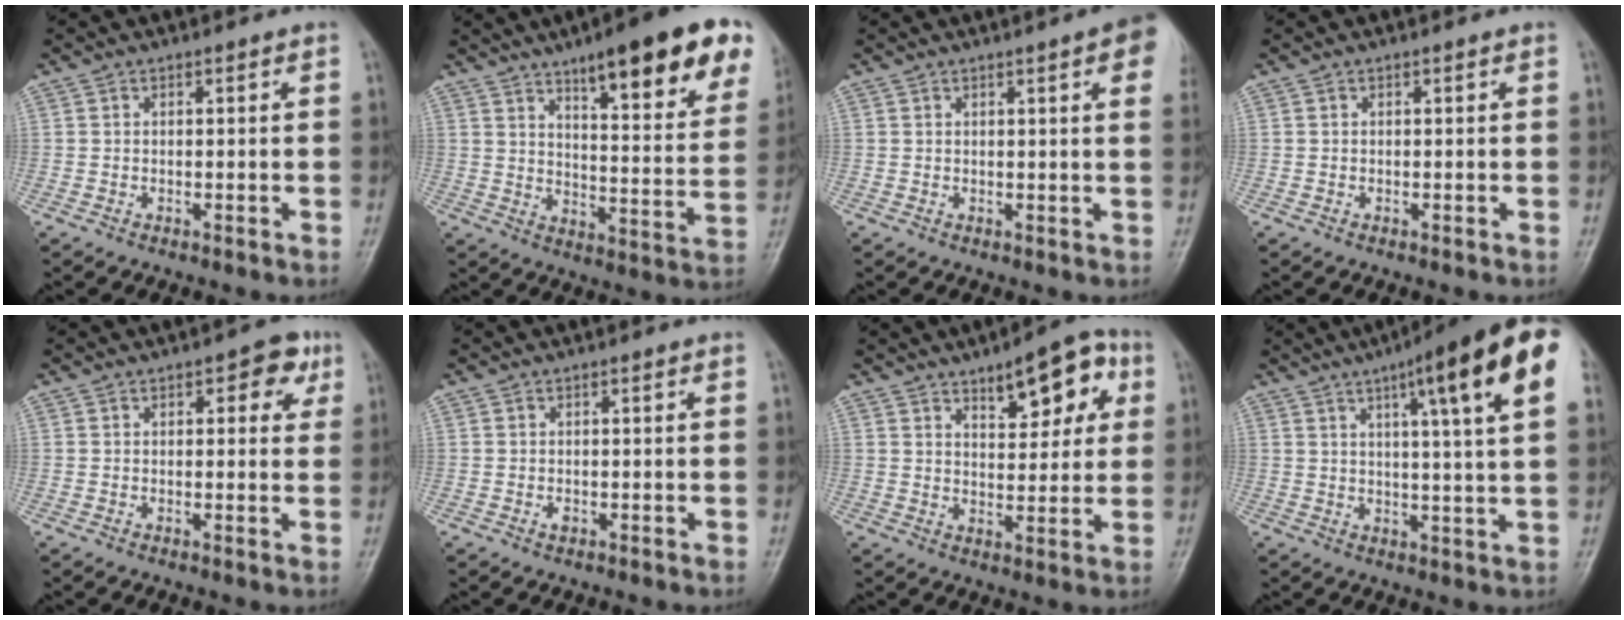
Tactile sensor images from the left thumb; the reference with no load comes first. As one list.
[{"total": 22.4, "force": [13.3, 5.5, 17.2], "torque": [-0.201, -0.046, 0.184]}, {"total": 7.2, "force": [3.2, 1.0, 6.3], "torque": [-0.063, 0.003, 0.032]}, {"total": 0.0}, {"total": 5.0, "force": [2.1, 2.7, 3.7], "torque": [-0.013, -0.001, 0.015]}, {"total": 0.9, "force": [-0.2, 0.6, 0.6], "torque": [-0.006, 0.000, -0.003]}, {"total": 11.4, "force": [5.5, 5.0, 8.7], "torque": [-0.083, -0.012, 0.074]}, {"total": 17.2, "force": [7.8, 1.8, 15.2], "torque": [-0.206, -0.010, 0.097]}]